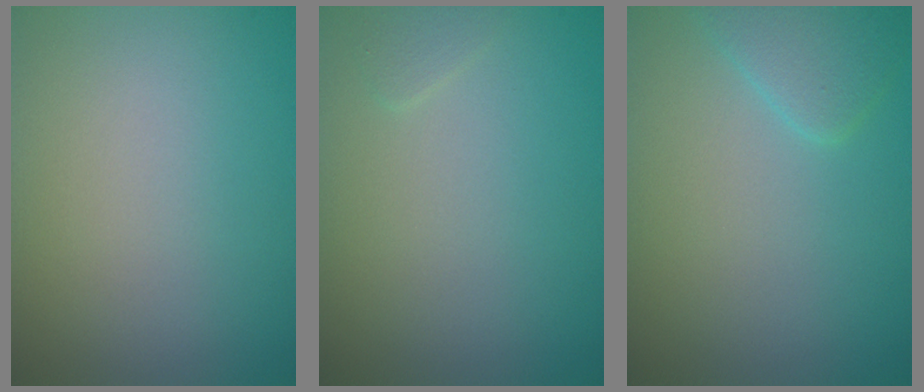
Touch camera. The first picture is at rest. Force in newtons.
{"total": 0.6, "press": 0.6, "slide": 0.0}
{"total": 2.2, "press": 2.2, "slide": 0.1}